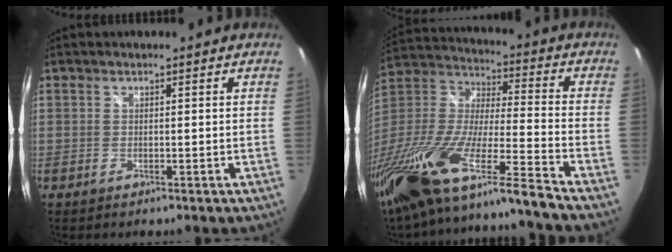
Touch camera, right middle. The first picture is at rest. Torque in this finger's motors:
{"motor_torque": [1.10, -1.03, 1.05, 0.21]}